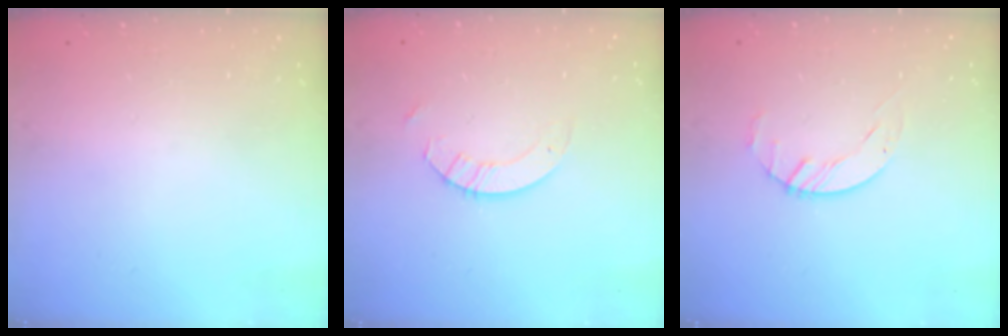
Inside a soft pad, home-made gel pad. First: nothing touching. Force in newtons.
{"total": 4.0, "press": 4.0, "slide": 0.4}
{"total": 1.5, "press": 1.5, "slide": 0.2}